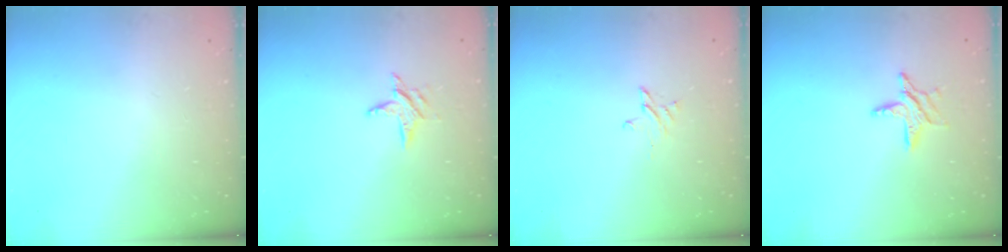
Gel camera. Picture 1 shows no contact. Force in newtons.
{"total": 5.4, "press": 5.4, "slide": 0.5}
{"total": 2.6, "press": 2.6, "slide": 0.2}
{"total": 6.7, "press": 6.7, "slide": 0.3}